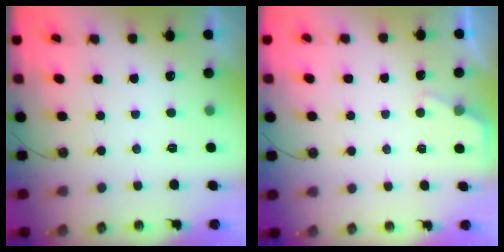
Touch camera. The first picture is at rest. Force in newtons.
{"total": 2.3, "press": 2.3, "slide": 0.3}